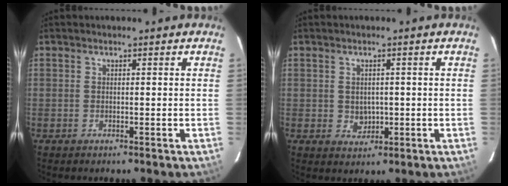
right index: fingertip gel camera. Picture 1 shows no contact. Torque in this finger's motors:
{"motor_torque": [0.28, 0.21, 0.01, 0.02]}